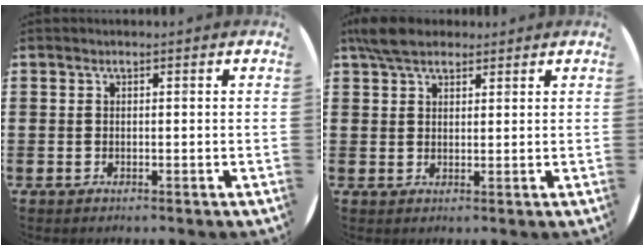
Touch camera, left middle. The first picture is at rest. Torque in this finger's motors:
{"motor_torque": [0.88, -0.73, 0.12, 0.02]}